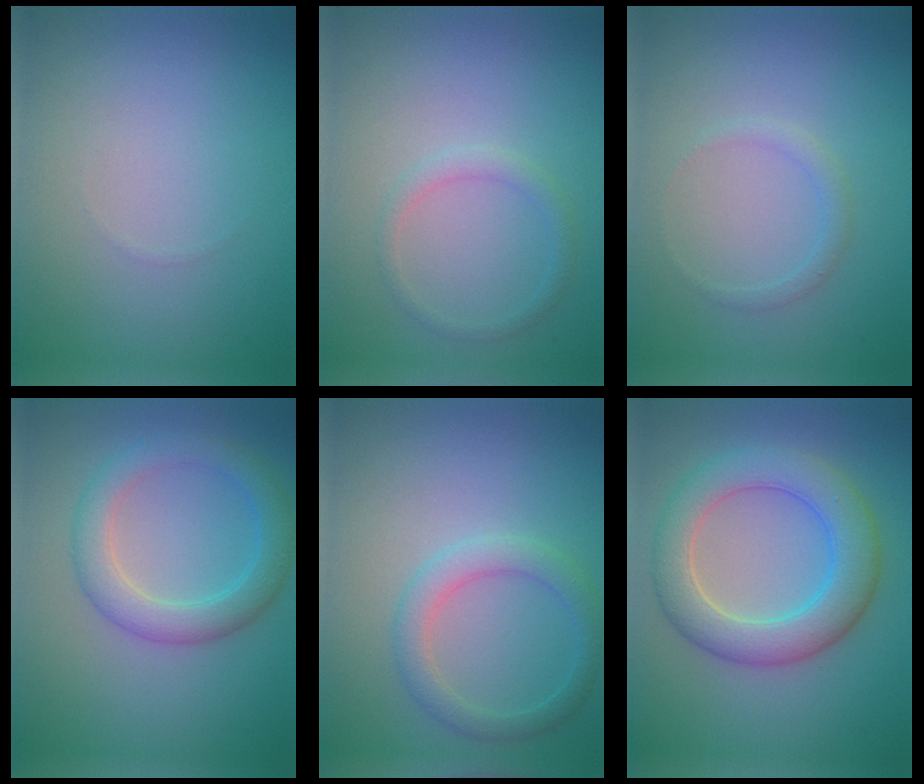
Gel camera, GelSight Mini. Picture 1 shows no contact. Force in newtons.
{"total": 1.4, "press": 1.4, "slide": 0.1}
{"total": 1.1, "press": 1.1, "slide": 0.1}
{"total": 3.9, "press": 3.9, "slide": 0.1}
{"total": 2.7, "press": 2.7, "slide": 0.2}
{"total": 6.2, "press": 6.2, "slide": 0.5}